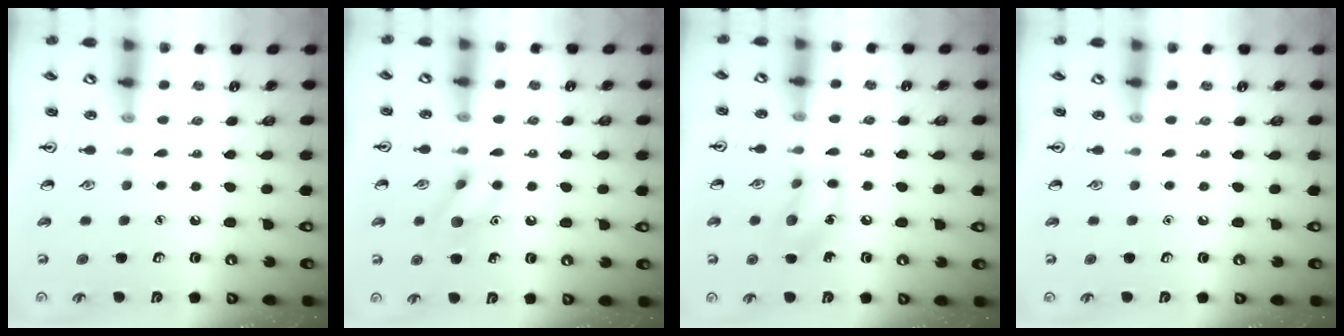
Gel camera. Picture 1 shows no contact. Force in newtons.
{"total": 8.9, "press": 8.9, "slide": 0.6}
{"total": 9.6, "press": 9.5, "slide": 1.2}
{"total": 0.0}